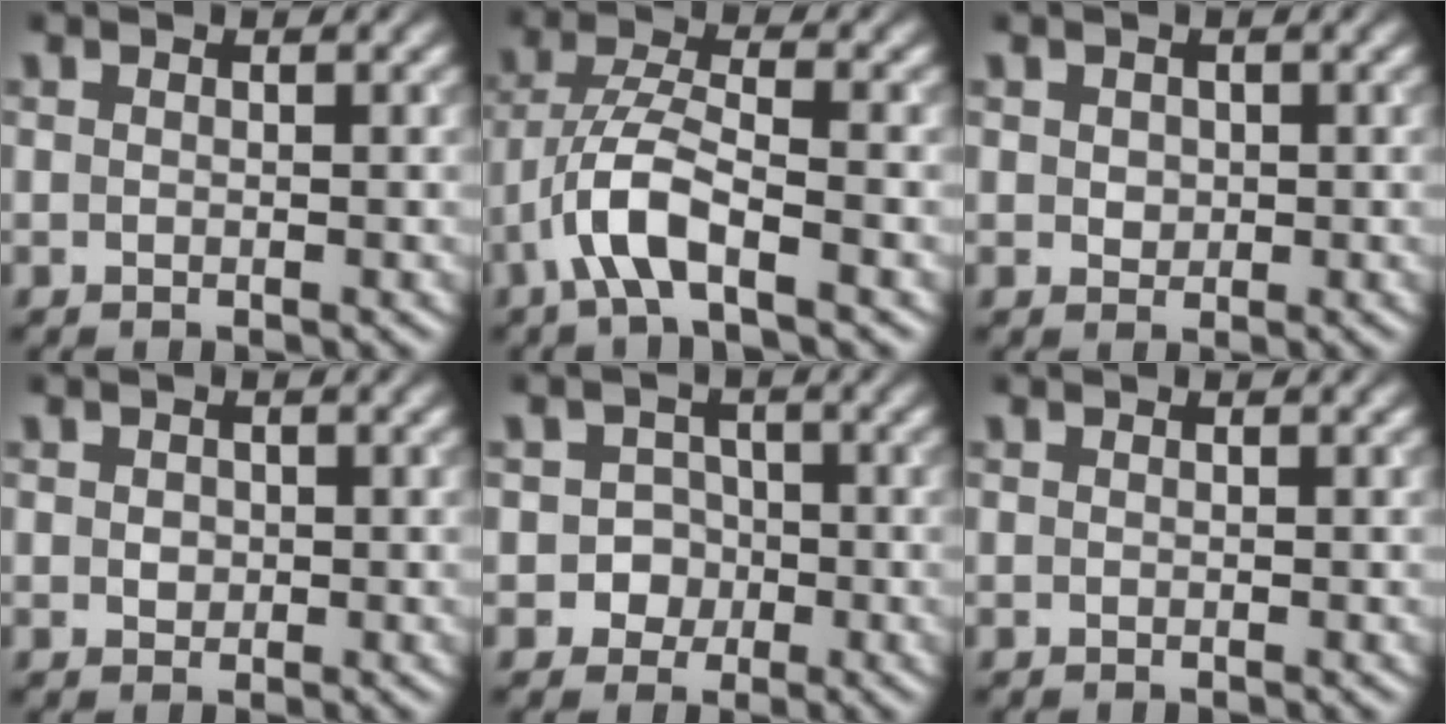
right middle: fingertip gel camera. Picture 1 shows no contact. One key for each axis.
{"total": 5.1, "fx": -2.6, "fy": 1.5, "fz": 4.2, "tx": -0.086, "ty": 0.006, "tz": -0.058}
{"total": 1.1, "fx": 0.2, "fy": 1.0, "fz": 0.5, "tx": -0.008, "ty": -0.002, "tz": 0.006}
{"total": 1.1, "fx": 0.1, "fy": 0.9, "fz": 0.5, "tx": -0.008, "ty": -0.002, "tz": 0.002}
{"total": 3.0, "fx": -0.9, "fy": 2.8, "fz": 0.5, "tx": 0.022, "ty": 0.006, "tz": -0.029}
{"total": 0.0}